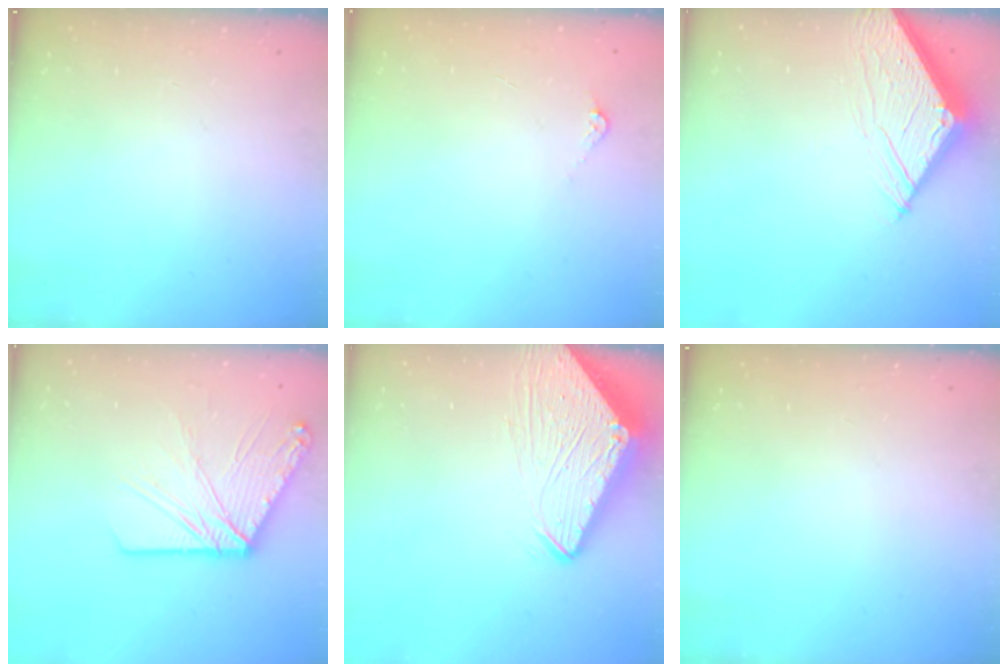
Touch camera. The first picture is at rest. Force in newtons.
{"total": 4.8, "press": 4.8, "slide": 0.6}
{"total": 6.6, "press": 6.6, "slide": 0.7}
{"total": 14.4, "press": 14.3, "slide": 2.1}
{"total": 8.0, "press": 8.0, "slide": 0.7}
{"total": 0.0}